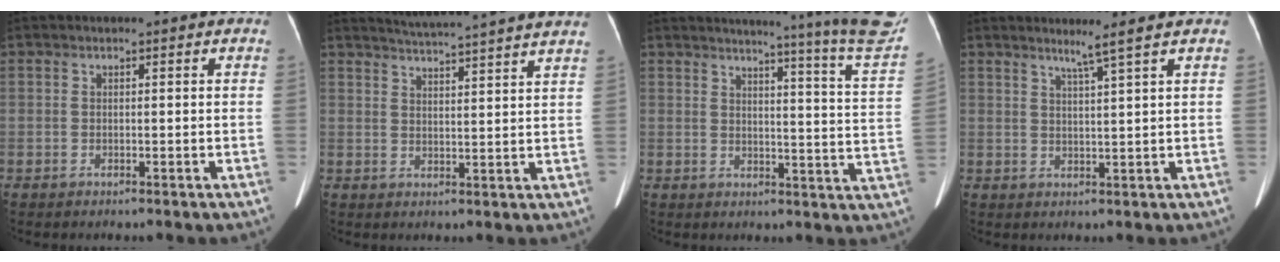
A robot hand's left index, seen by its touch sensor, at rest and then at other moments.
{"total": 16.4, "force": [15.0, -1.2, 6.5], "torque": [-0.112, -0.036, 0.188]}
{"total": 20.9, "force": [18.5, -2.1, 9.5], "torque": [-0.135, -0.116, 0.203]}
{"total": 2.9, "force": [1.9, -1.4, 1.6], "torque": [-0.033, -0.028, 0.036]}